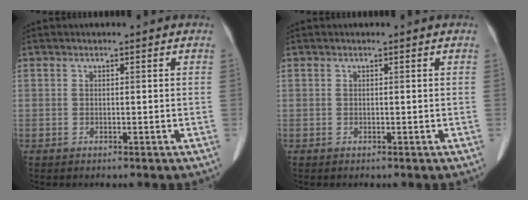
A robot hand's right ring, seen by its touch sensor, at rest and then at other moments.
{"total": 0.0}